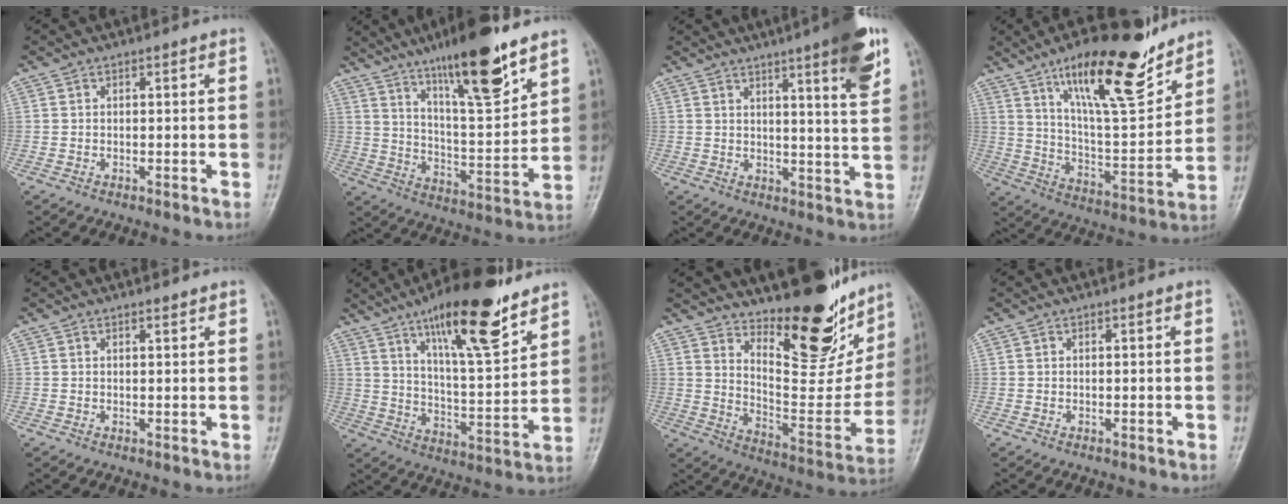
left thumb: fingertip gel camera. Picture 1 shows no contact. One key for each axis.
{"total": 18.3, "fx": 12.1, "fy": 3.7, "fz": 13.2, "tx": -0.193, "ty": -0.065, "tz": 0.207}
{"total": 11.5, "fx": 6.6, "fy": 1.0, "fz": 9.4, "tx": -0.119, "ty": -0.033, "tz": 0.085}
{"total": 21.5, "fx": 14.3, "fy": 5.9, "fz": 15.0, "tx": -0.205, "ty": -0.076, "tz": 0.240}
{"total": 0.7, "fx": 0.6, "fy": 0.2, "fz": 0.3, "tx": -0.007, "ty": -0.005, "tz": 0.010}
{"total": 18.7, "fx": 12.2, "fy": 4.8, "fz": 13.4, "tx": -0.188, "ty": -0.066, "tz": 0.203}
{"total": 22.3, "fx": 16.1, "fy": 8.3, "fz": 13.0, "tx": -0.131, "ty": -0.116, "tz": 0.247}
{"total": 0.0}